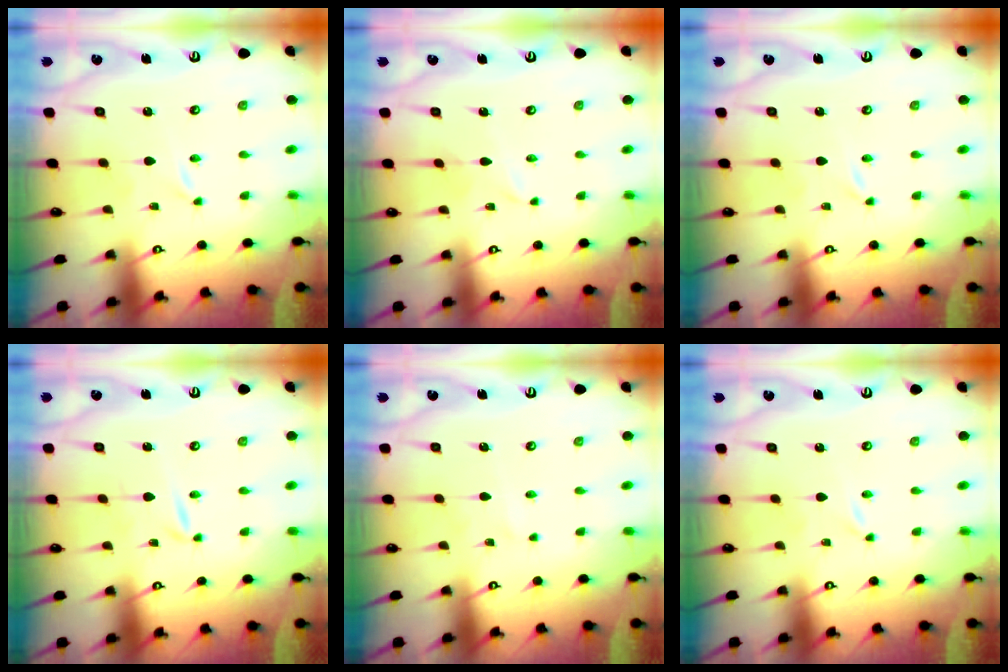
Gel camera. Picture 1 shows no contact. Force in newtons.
{"total": 2.6, "press": 2.6, "slide": 0.4}
{"total": 0.0}
{"total": 1.6, "press": 1.6, "slide": 0.0}
{"total": 1.6, "press": 1.6, "slide": 0.1}
{"total": 0.0}